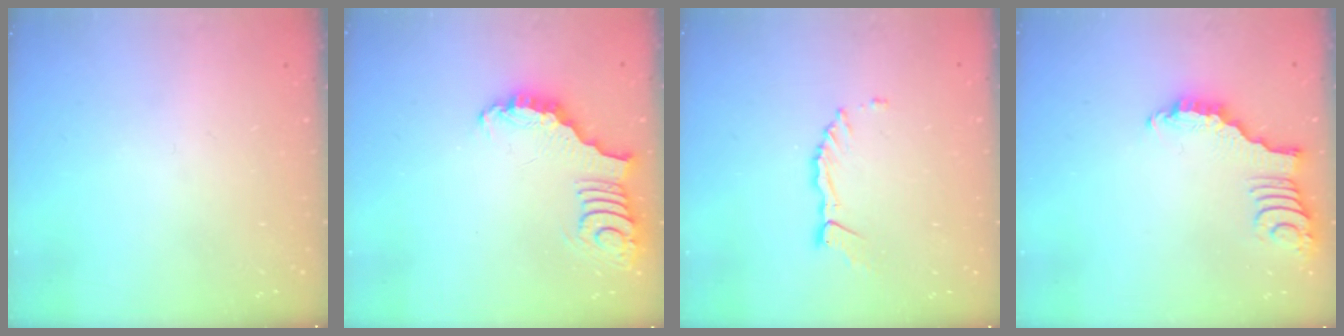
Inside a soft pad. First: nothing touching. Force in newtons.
{"total": 3.6, "press": 3.6, "slide": 0.6}
{"total": 3.8, "press": 3.8, "slide": 0.5}
{"total": 2.9, "press": 2.8, "slide": 0.4}